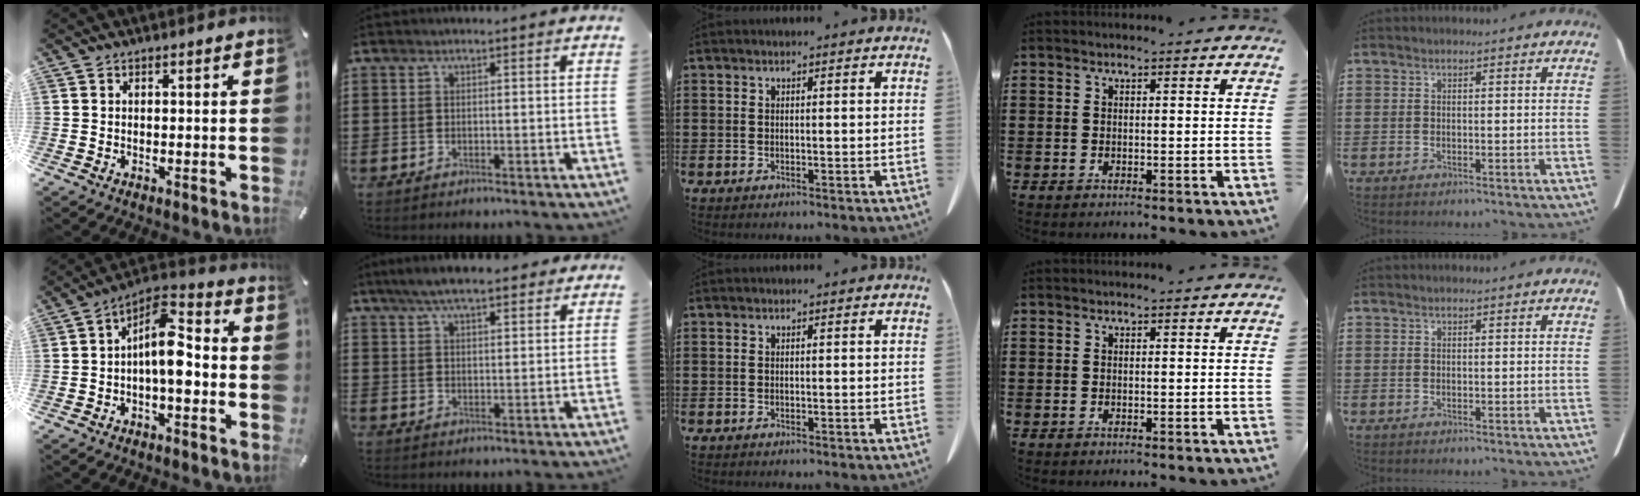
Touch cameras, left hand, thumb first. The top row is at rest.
{"thumb": {"total": 10.6, "force": [-1.1, 5.2, 9.1], "torque": [-0.161, -0.004, -0.021]}, "index": {"total": 5.9, "force": [4.8, 1.4, 3.2], "torque": [-0.073, -0.001, 0.088]}}